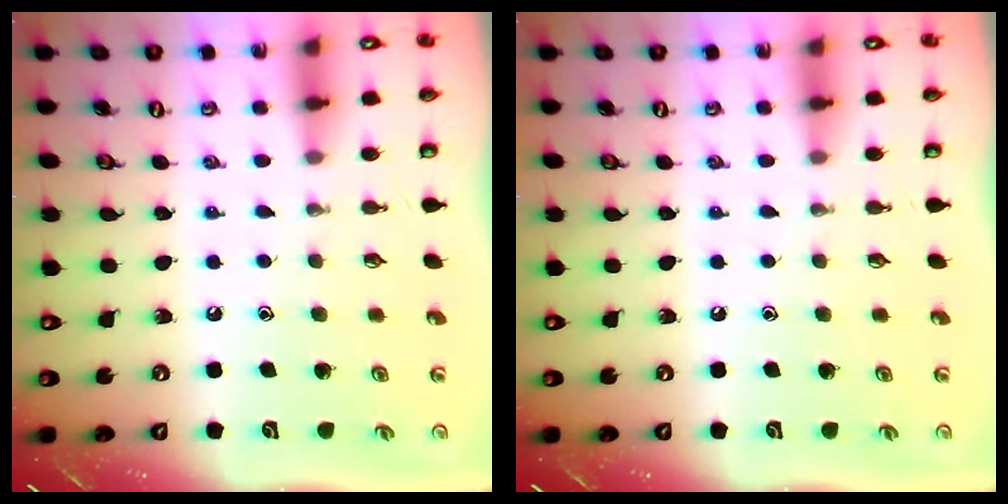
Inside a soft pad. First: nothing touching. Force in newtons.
{"total": 0.0}